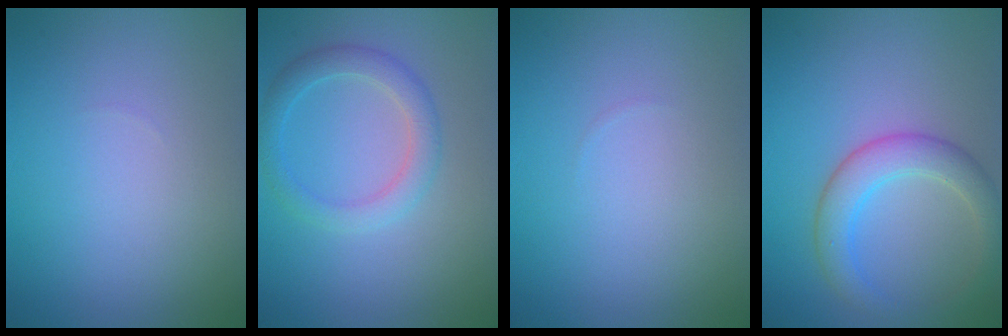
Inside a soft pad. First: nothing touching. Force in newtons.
{"total": 2.9, "press": 2.9, "slide": 0.1}
{"total": 0.0}
{"total": 4.0, "press": 4.0, "slide": 0.4}